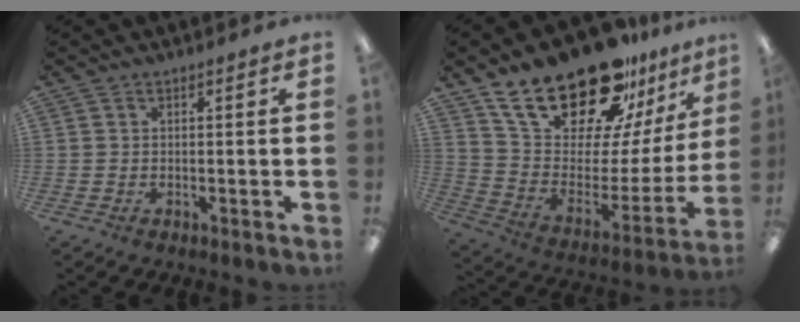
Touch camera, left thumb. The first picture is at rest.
{"total": 27.1, "force": [20.6, 10.7, 13.9], "torque": [-0.223, -0.138, 0.364]}